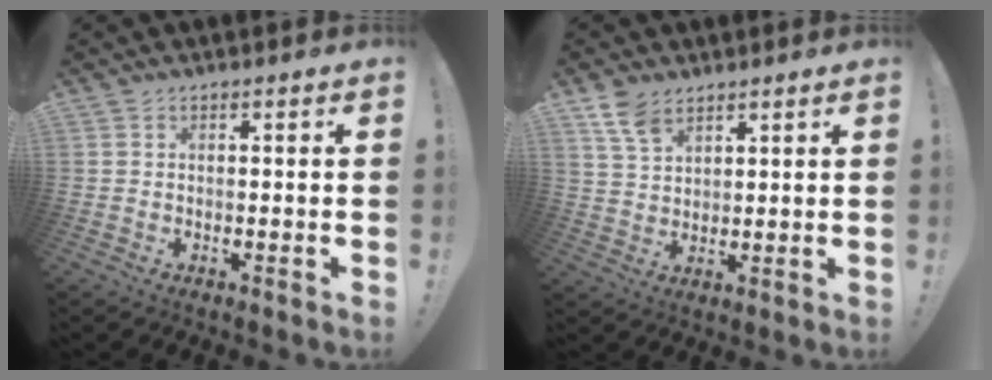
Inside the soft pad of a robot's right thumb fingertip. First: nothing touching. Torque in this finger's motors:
{"motor_torque": [-0.52, 0.65, -0.02, 0.63, 0.10]}